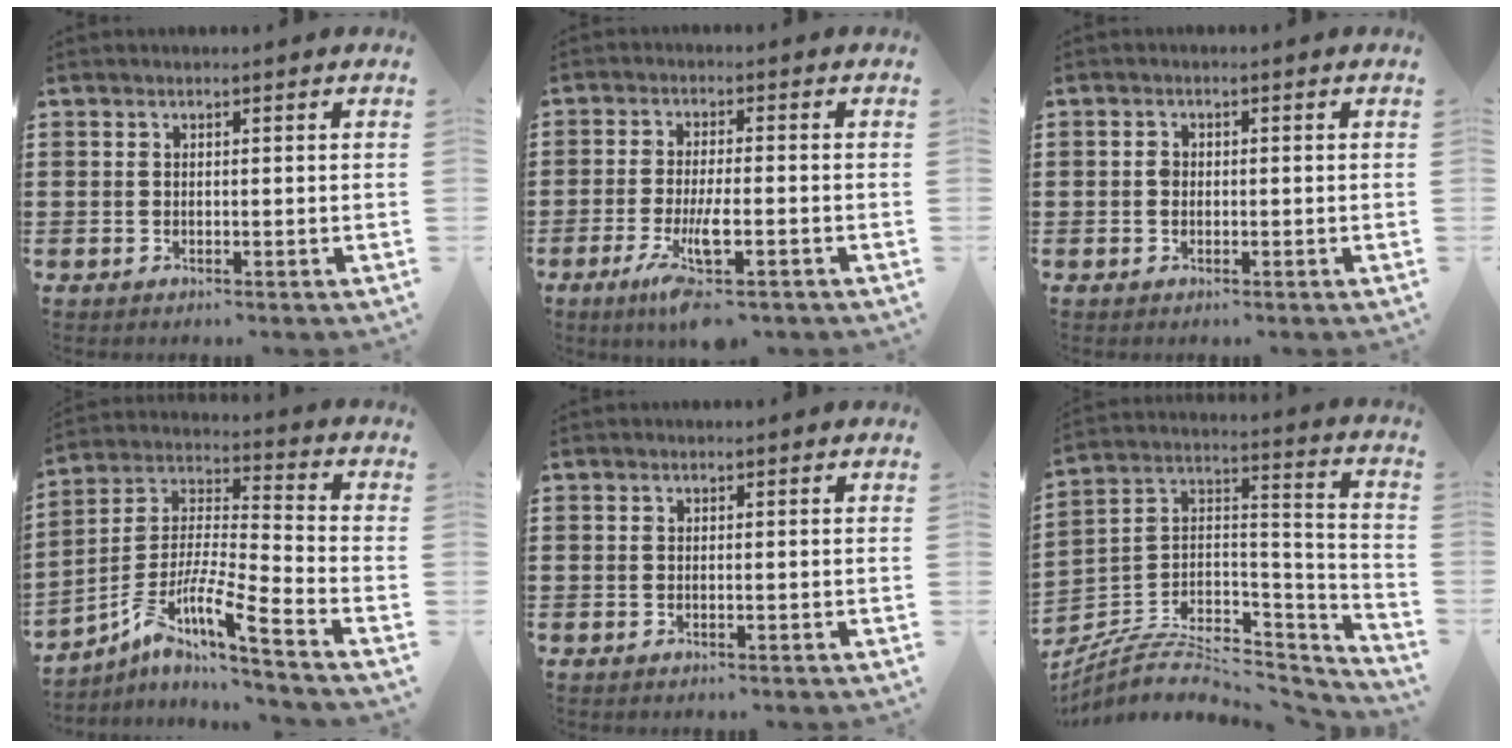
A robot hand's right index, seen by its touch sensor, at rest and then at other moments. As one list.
[{"total": 6.5, "force": [-3.4, 1.1, 5.4], "torque": [-0.124, -0.018, -0.065]}, {"total": 1.3, "force": [-0.2, 0.9, 0.9], "torque": [-0.020, 0.005, -0.004]}, {"total": 9.0, "force": [-6.6, 0.3, 6.1], "torque": [-0.131, -0.023, -0.136]}, {"total": 0.0}, {"total": 6.5, "force": [-4.4, 3.6, 3.3], "torque": [-0.073, -0.001, -0.084]}]